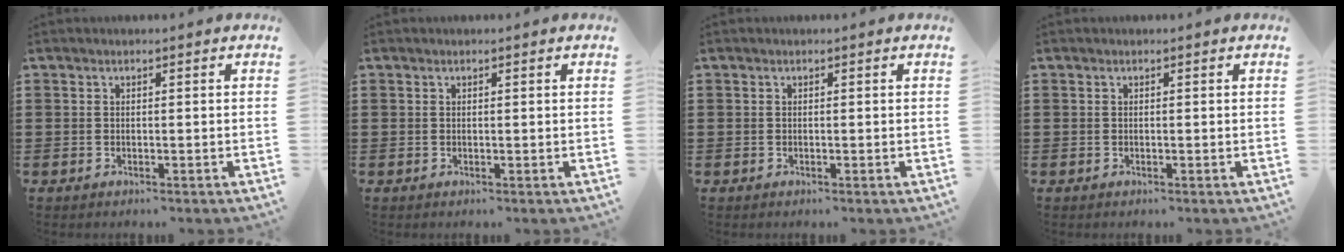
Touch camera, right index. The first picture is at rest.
{"total": 0.0}
{"total": 0.0}
{"total": 0.0}